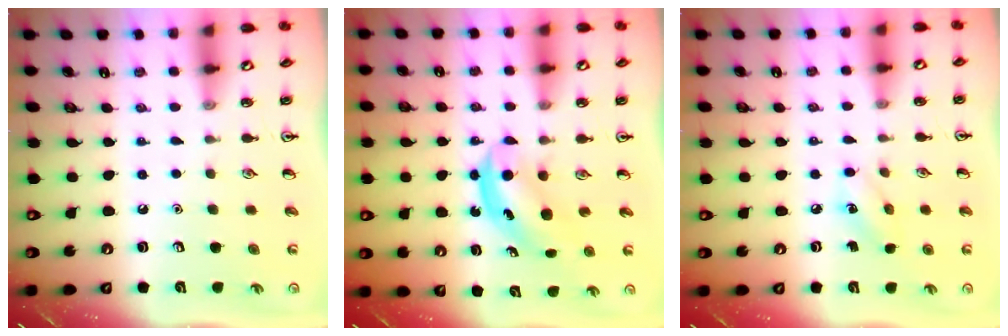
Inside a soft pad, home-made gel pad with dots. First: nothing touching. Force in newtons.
{"total": 5.3, "press": 5.2, "slide": 0.9}
{"total": 5.4, "press": 5.1, "slide": 1.5}